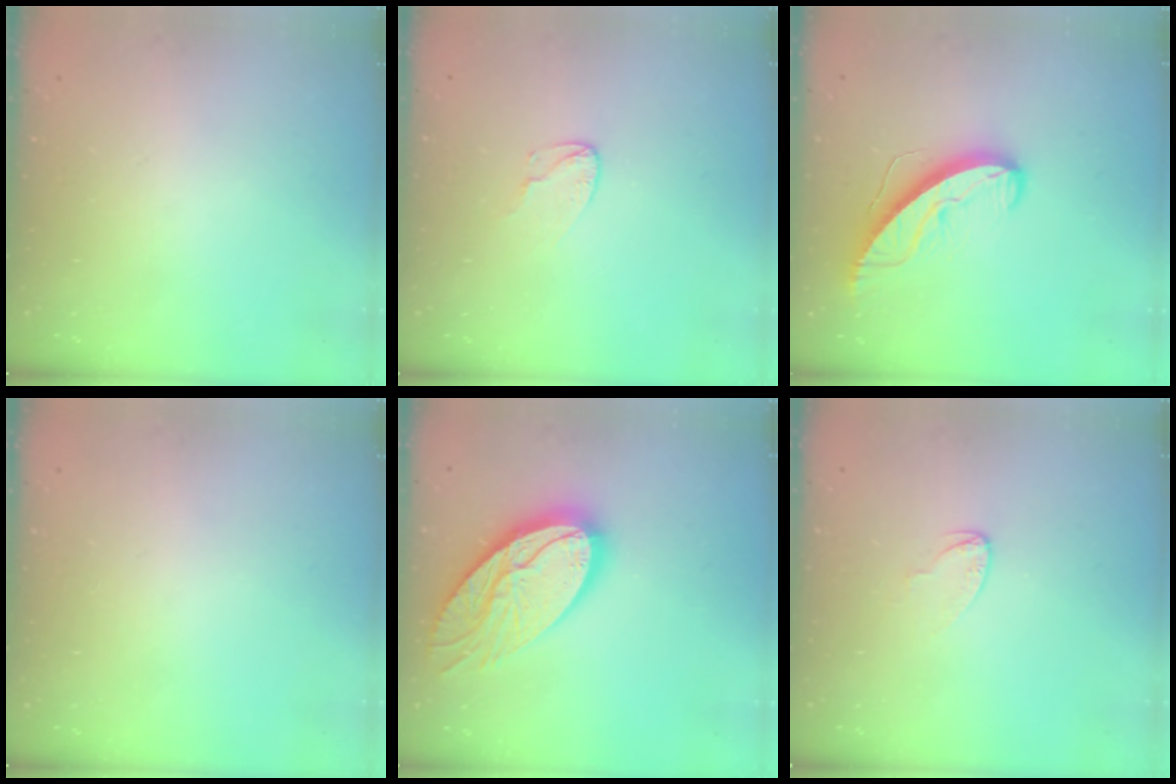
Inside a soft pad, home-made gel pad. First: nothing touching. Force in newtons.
{"total": 3.5, "press": 3.5, "slide": 0.3}
{"total": 10.5, "press": 10.4, "slide": 1.0}
{"total": 0.0}
{"total": 21.4, "press": 21.3, "slide": 2.0}
{"total": 3.5, "press": 3.5, "slide": 0.2}